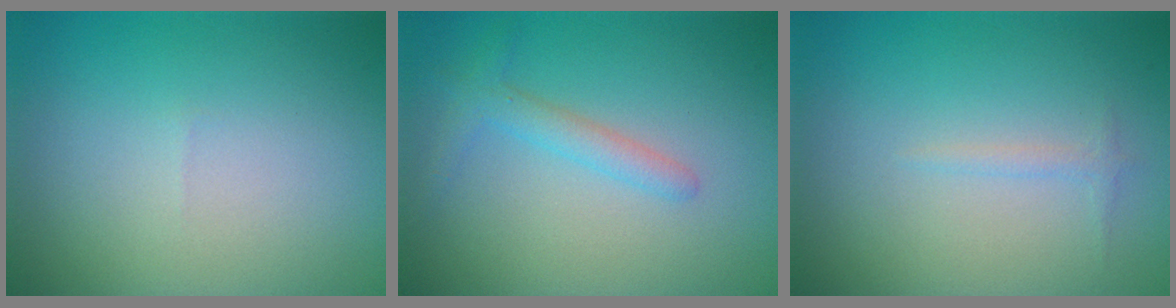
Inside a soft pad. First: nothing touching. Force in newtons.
{"total": 2.1, "press": 2.1, "slide": 0.0}
{"total": 0.7, "press": 0.7, "slide": 0.1}